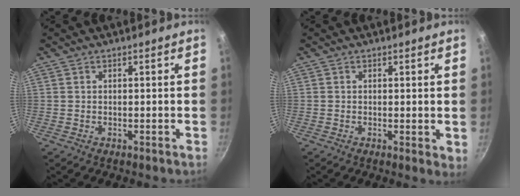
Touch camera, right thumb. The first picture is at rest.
{"total": 2.1, "force": [0.3, 0.8, 1.9], "torque": [-0.022, -0.005, 0.002]}